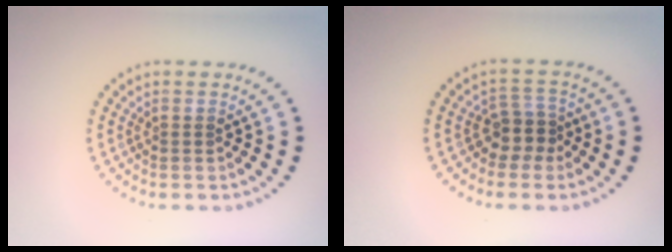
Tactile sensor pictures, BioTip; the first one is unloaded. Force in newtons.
{"total": 2.4, "press": 1.9, "slide": 1.5}